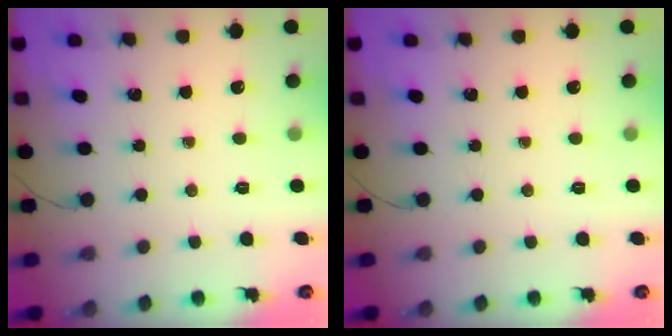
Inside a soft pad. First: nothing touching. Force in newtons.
{"total": 0.0}